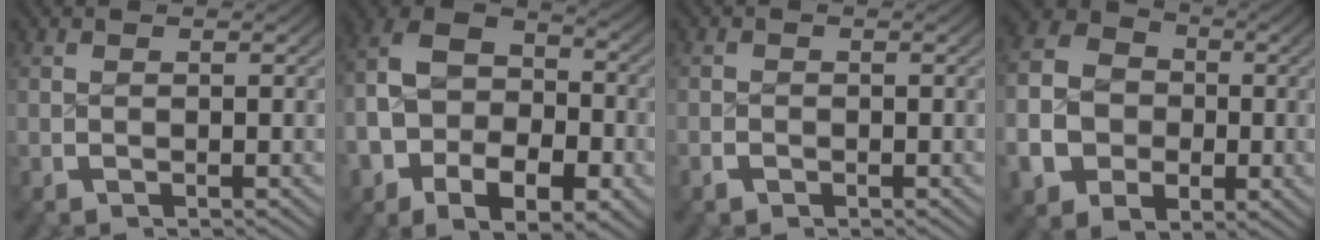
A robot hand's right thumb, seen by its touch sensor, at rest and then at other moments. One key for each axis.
{"total": 12.8, "fx": -0.8, "fy": 9.9, "fz": 8.0, "tx": -0.170, "ty": -0.030, "tz": -0.012}
{"total": 0.9, "fx": -0.8, "fy": 0.5, "fz": 0.1, "tx": -0.002, "ty": -0.004, "tz": -0.017}
{"total": 12.9, "fx": -0.9, "fy": 10.7, "fz": 7.2, "tx": -0.150, "ty": -0.021, "tz": -0.019}